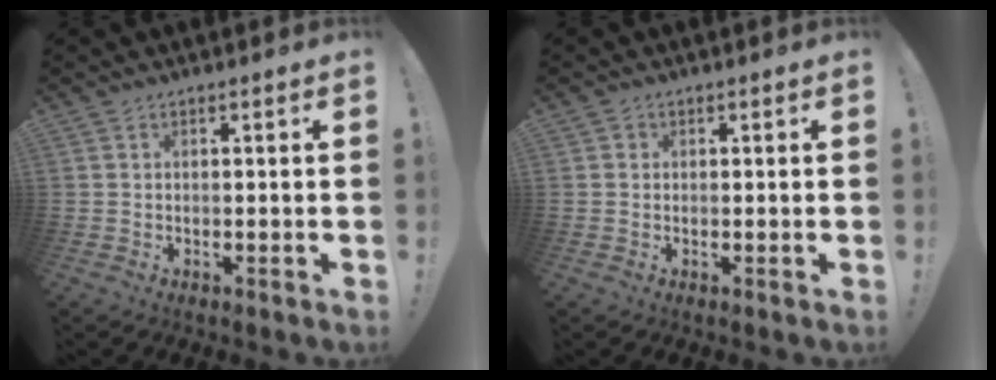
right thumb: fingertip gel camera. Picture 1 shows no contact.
{"total": 1.1, "force": [0.2, 1.1, 0.3], "torque": [-0.004, 0.003, 0.002]}